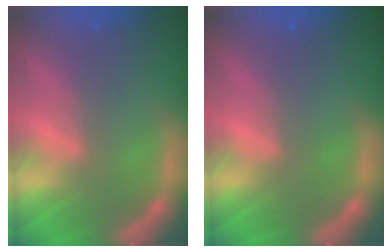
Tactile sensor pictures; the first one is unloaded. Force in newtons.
{"total": 0.0}